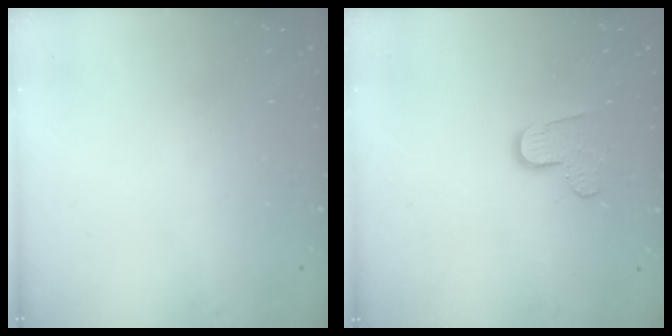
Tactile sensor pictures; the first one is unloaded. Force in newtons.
{"total": 7.0, "press": 7.0, "slide": 0.3}